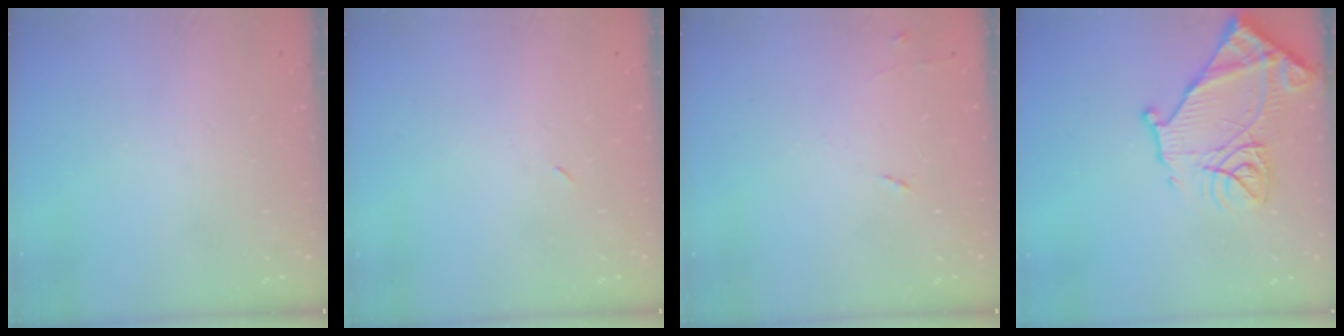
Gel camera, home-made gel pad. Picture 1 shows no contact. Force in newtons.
{"total": 2.3, "press": 2.0, "slide": 1.2}
{"total": 5.3, "press": 5.2, "slide": 0.8}
{"total": 17.7, "press": 17.7, "slide": 1.5}